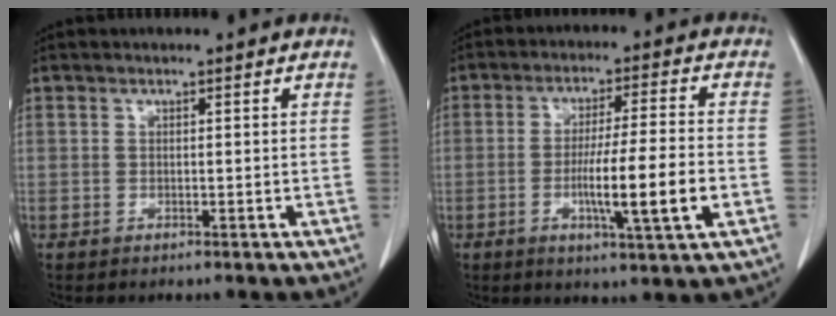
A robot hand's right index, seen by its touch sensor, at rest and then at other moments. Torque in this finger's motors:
{"motor_torque": [1.06, -0.52, 0.42, 0.14]}